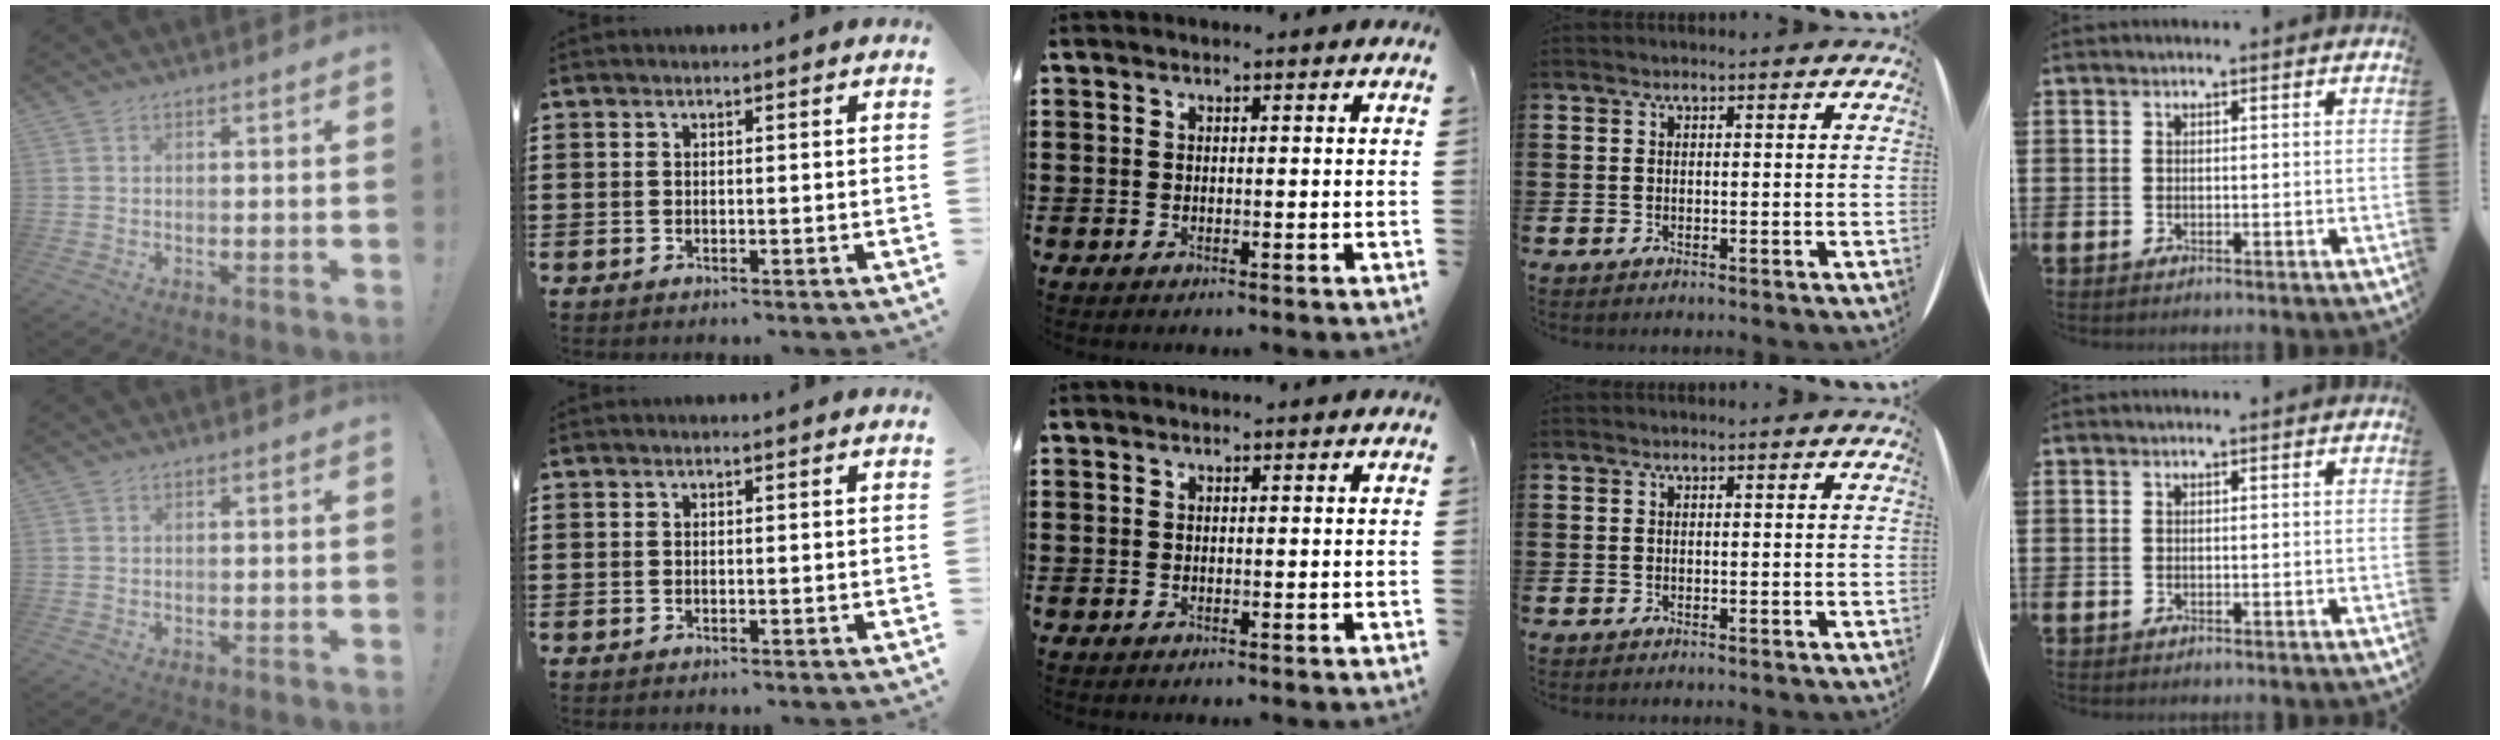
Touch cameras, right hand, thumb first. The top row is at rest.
{}